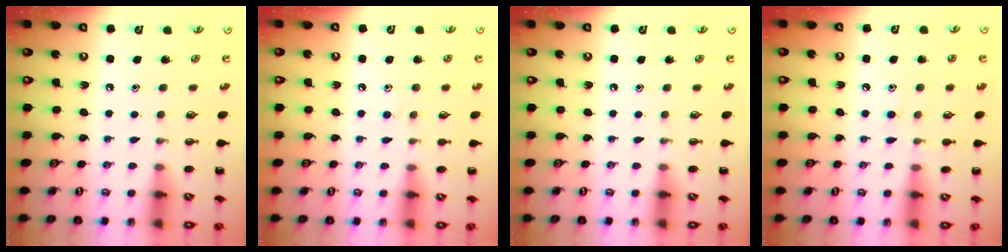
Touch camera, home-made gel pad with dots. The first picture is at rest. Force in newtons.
{"total": 5.3, "press": 4.9, "slide": 2.0}
{"total": 0.0}
{"total": 7.1, "press": 6.8, "slide": 2.3}